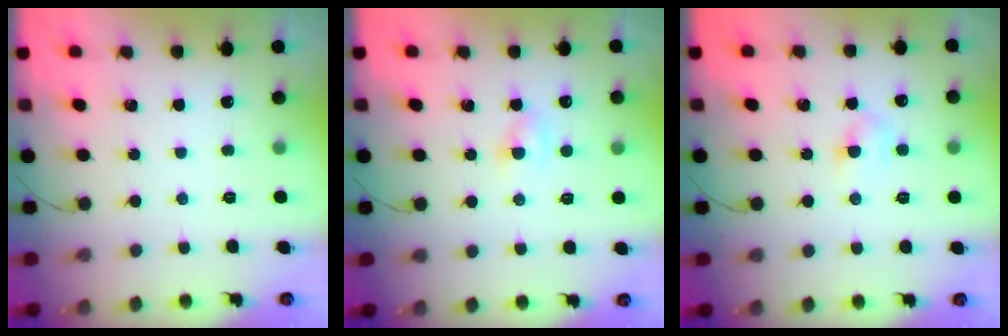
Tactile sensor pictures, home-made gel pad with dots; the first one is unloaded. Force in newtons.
{"total": 1.4, "press": 1.1, "slide": 0.8}
{"total": 4.5, "press": 4.3, "slide": 1.3}